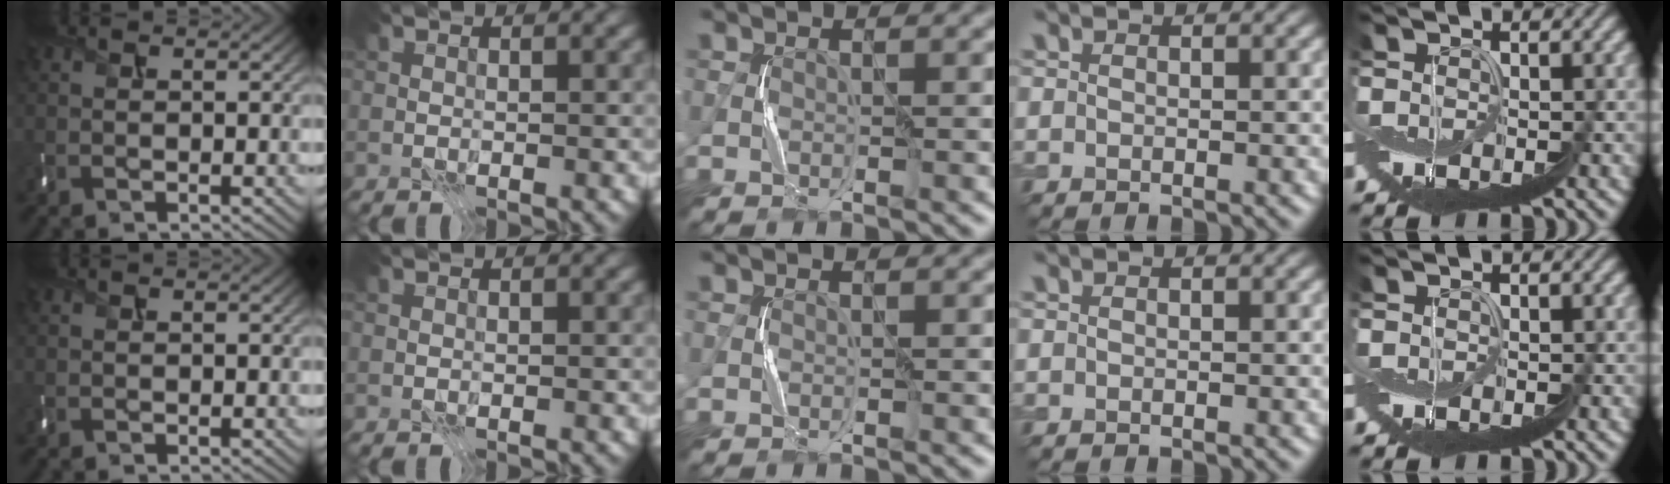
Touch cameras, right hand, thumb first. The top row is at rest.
{}